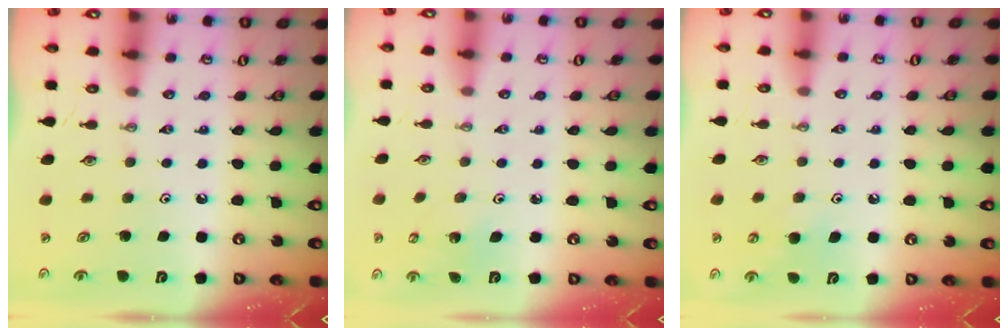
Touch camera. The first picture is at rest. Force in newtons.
{"total": 2.0, "press": 2.0, "slide": 0.1}
{"total": 6.3, "press": 6.2, "slide": 0.6}